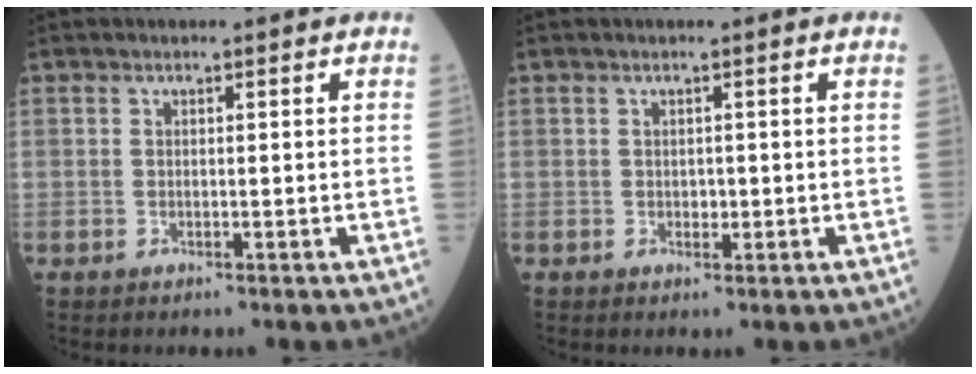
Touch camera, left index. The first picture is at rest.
{"total": 1.0, "force": [0.0, 0.7, 0.7], "torque": [-0.011, 0.001, 0.000]}